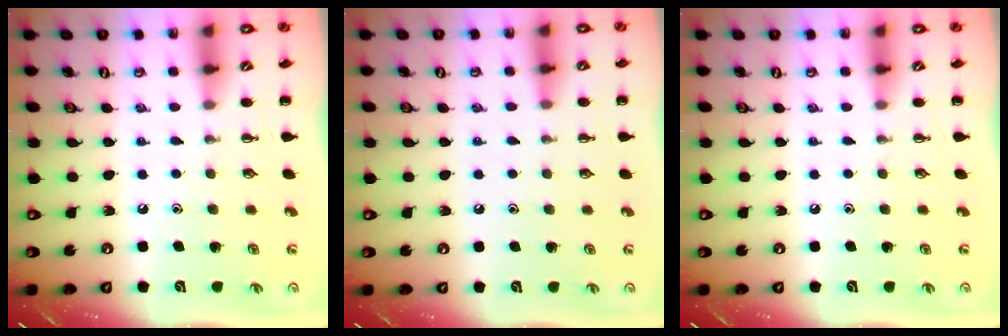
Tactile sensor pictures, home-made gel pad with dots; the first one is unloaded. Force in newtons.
{"total": 4.8, "press": 4.6, "slide": 1.6}
{"total": 0.0}